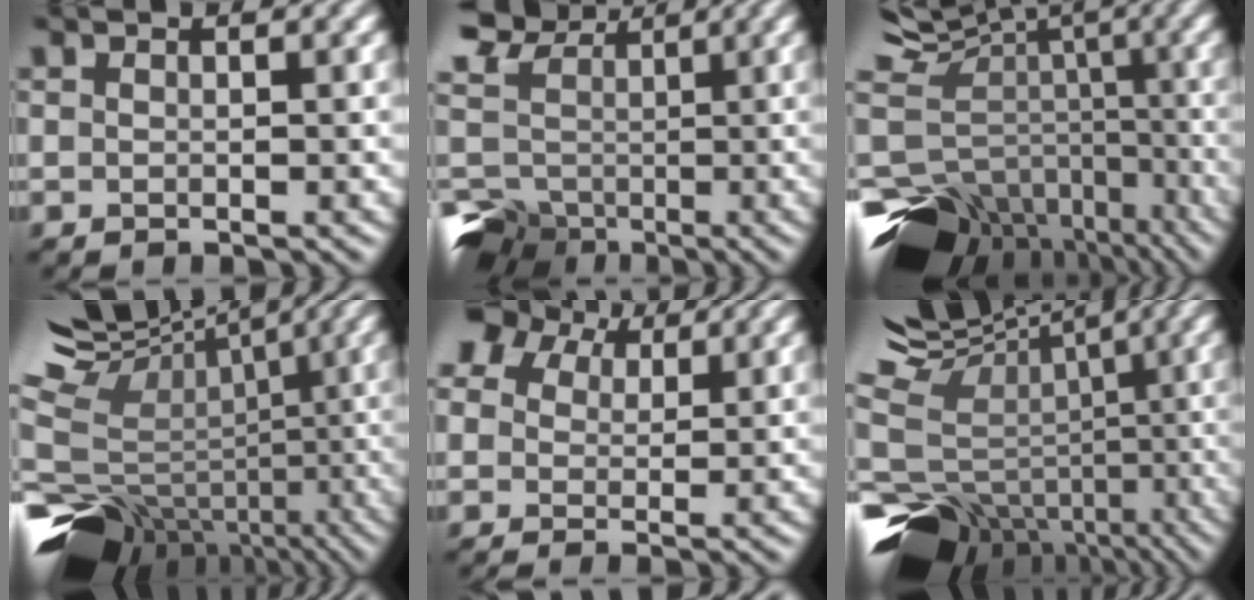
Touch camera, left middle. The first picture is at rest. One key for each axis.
{"total": 10.0, "fx": 1.1, "fy": 8.4, "fz": 5.4, "tx": -0.141, "ty": 0.021, "tz": 0.021}
{"total": 12.3, "fx": -3.8, "fy": 8.9, "fz": 7.5, "tx": -0.162, "ty": 0.008, "tz": -0.016}
{"total": 13.3, "fx": -3.3, "fy": 9.9, "fz": 8.3, "tx": -0.191, "ty": 0.031, "tz": -0.021}
{"total": 5.4, "fx": 3.1, "fy": 3.5, "fz": 2.8, "tx": -0.059, "ty": 0.013, "tz": 0.047}
{"total": 12.8, "fx": -4.8, "fy": 9.4, "fz": 7.4, "tx": -0.167, "ty": 0.019, "tz": -0.033}